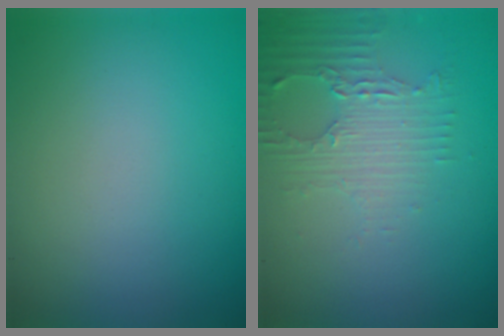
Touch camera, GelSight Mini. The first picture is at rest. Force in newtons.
{"total": 2.9, "press": 2.5, "slide": 1.5}